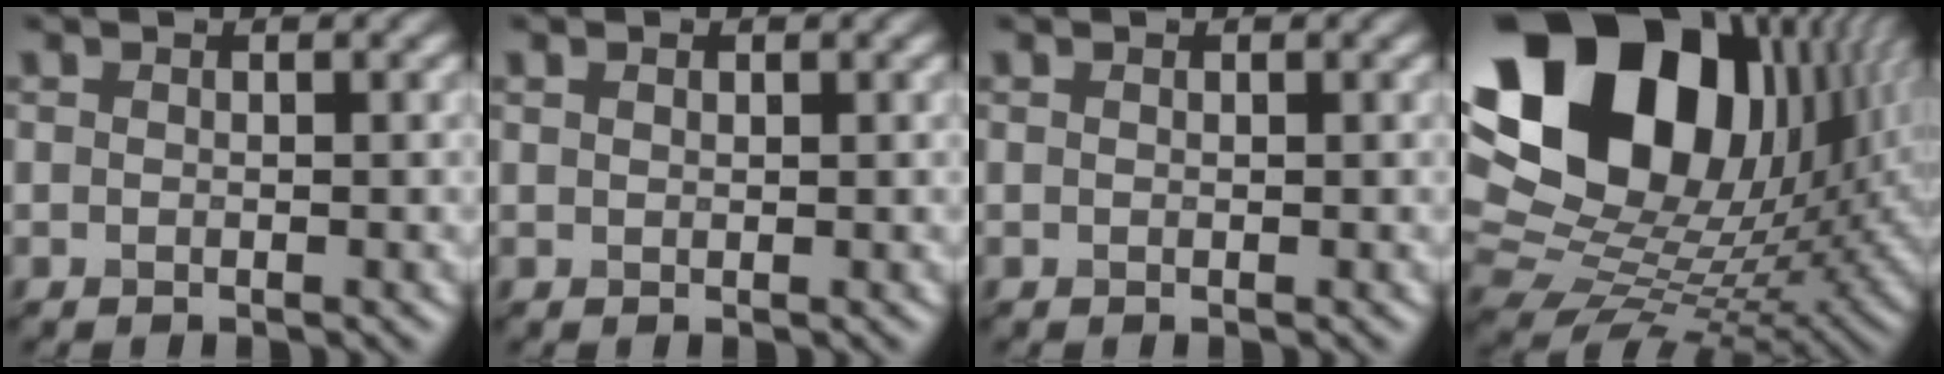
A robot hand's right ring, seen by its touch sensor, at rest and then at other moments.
{"total": 0.6, "force": [0.0, -0.4, -0.4], "torque": [-0.003, 0.002, 0.019]}
{"total": 0.0}
{"total": 20.5, "force": [7.7, 13.9, 13.0], "torque": [-0.277, 0.032, 0.164]}